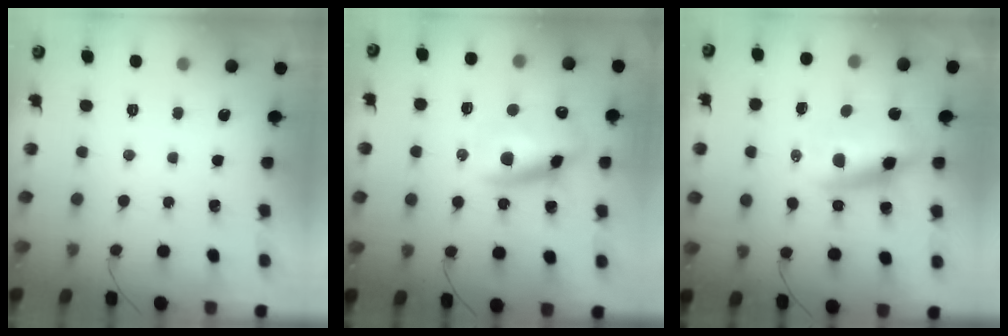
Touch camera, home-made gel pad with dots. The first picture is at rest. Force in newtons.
{"total": 13.1, "press": 12.7, "slide": 3.2}
{"total": 10.3, "press": 10.0, "slide": 2.5}